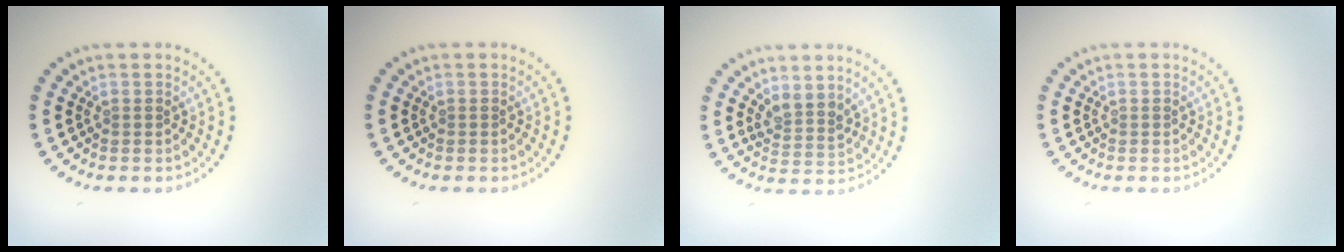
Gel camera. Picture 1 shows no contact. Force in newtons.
{"total": 0.0}
{"total": 2.4, "press": 1.9, "slide": 1.5}
{"total": 0.0}